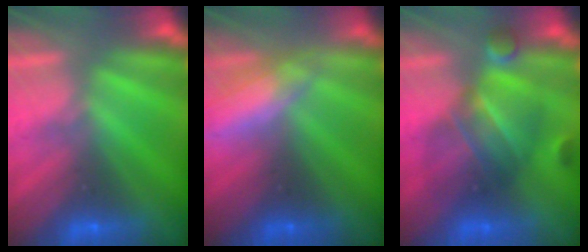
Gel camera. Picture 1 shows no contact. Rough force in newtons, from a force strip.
{"total": 3.0}
{"total": 7.4}